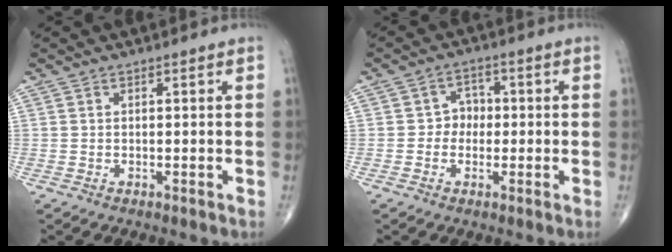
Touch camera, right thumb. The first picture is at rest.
{"total": 4.0, "force": [-0.4, 3.5, 1.9], "torque": [-0.001, 0.012, -0.017]}